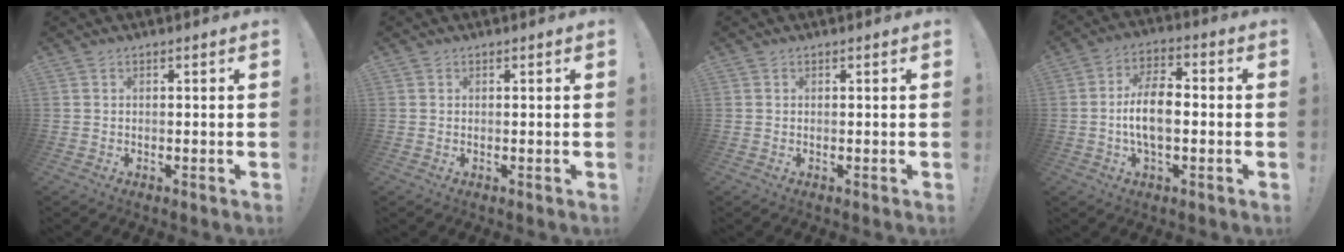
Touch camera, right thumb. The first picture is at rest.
{"total": 0.0}
{"total": 0.0}
{"total": 10.3, "force": [-1.6, 5.3, 8.7], "torque": [-0.156, 0.006, -0.031]}